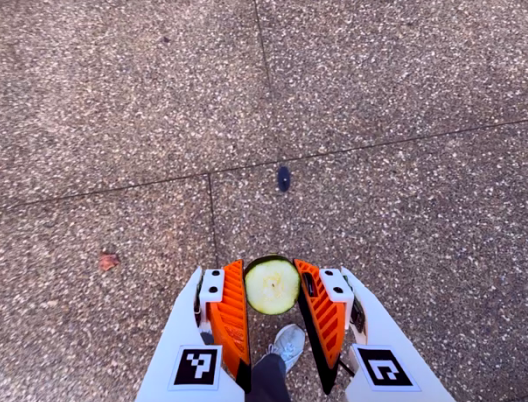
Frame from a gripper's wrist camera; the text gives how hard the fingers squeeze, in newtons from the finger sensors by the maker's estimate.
{"total": 9.0, "left": 8.3, "right": 9.6}